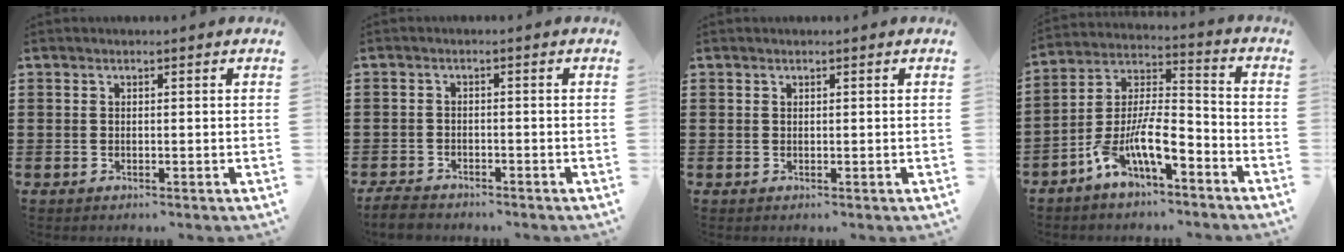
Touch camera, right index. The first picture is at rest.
{"total": 2.9, "force": [-2.7, 0.7, 0.5], "torque": [-0.019, 0.002, -0.059]}
{"total": 0.0}
{"total": 10.8, "force": [-6.6, 3.7, 7.6], "torque": [-0.160, 0.004, -0.126]}